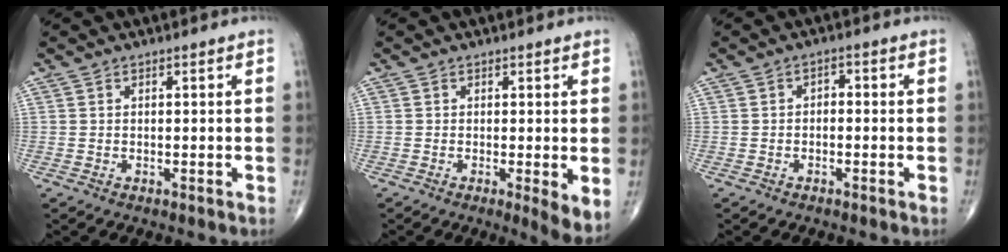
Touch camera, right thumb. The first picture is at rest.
{"total": 4.3, "force": [-0.4, 1.0, 4.1], "torque": [-0.064, -0.015, -0.011]}
{"total": 1.6, "force": [-0.5, 1.1, 1.1], "torque": [-0.006, 0.013, -0.014]}